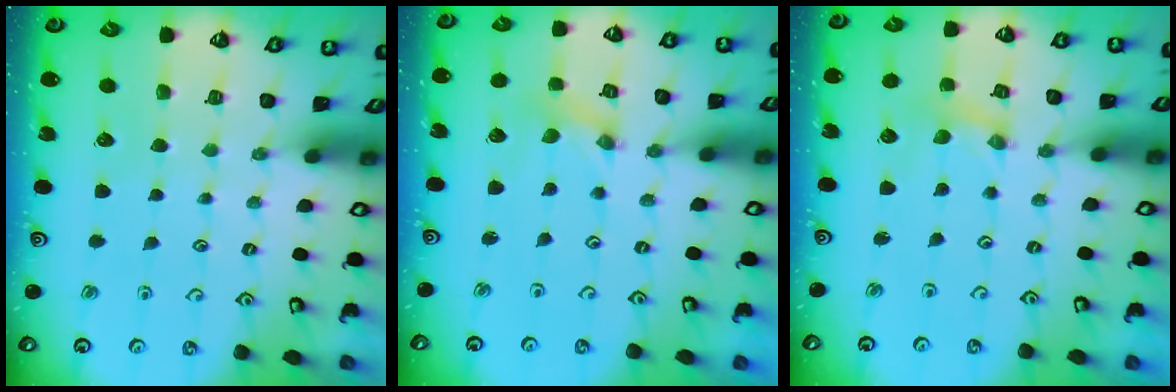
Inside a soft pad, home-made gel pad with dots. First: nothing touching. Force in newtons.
{"total": 0.0}
{"total": 0.7, "press": 0.7, "slide": 0.1}